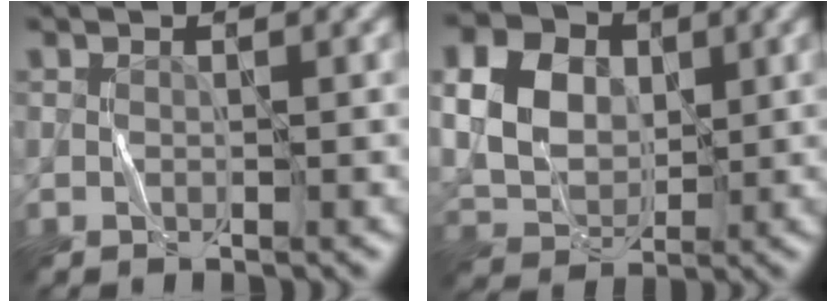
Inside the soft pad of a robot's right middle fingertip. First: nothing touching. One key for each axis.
{"total": 10.3, "fx": 2.6, "fy": 8.0, "fz": 6.0, "tx": -0.135, "ty": 0.032, "tz": 0.043}